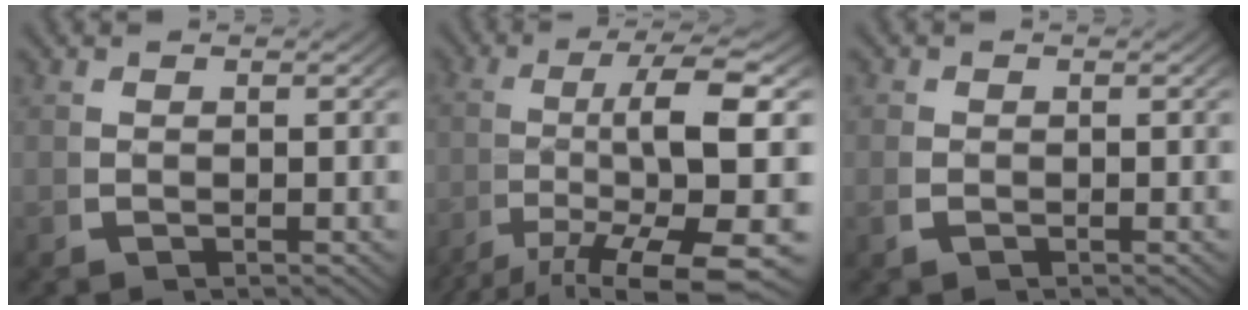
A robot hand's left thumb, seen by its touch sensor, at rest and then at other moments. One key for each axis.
{"total": 12.5, "fx": -3.3, "fy": 5.1, "fz": 10.9, "tx": -0.210, "ty": -0.050, "tz": -0.017}
{"total": 0.9, "fx": -0.3, "fy": 0.7, "fz": 0.4, "tx": -0.017, "ty": -0.009, "tz": -0.003}